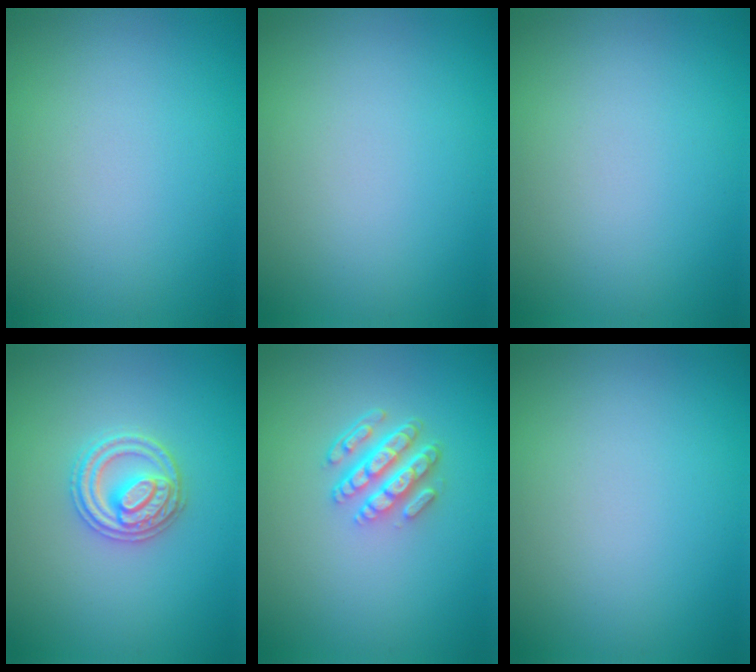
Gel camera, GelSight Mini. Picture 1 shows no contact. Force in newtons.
{"total": 0.0}
{"total": 0.0}
{"total": 3.0, "press": 3.0, "slide": 0.4}
{"total": 4.3, "press": 3.2, "slide": 2.9}
{"total": 0.0}